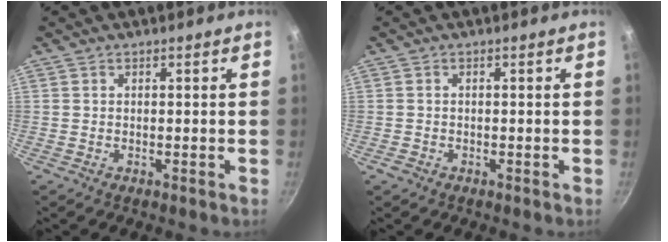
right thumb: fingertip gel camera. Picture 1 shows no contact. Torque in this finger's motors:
{"motor_torque": [-0.16, 0.01, -0.28, 0.11, 0.01]}